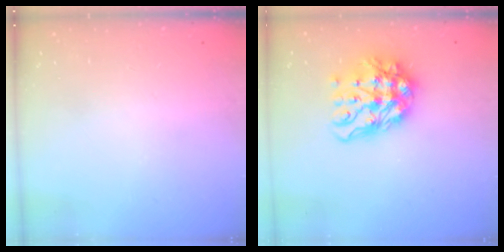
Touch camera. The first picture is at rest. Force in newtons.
{"total": 14.3, "press": 14.2, "slide": 1.4}